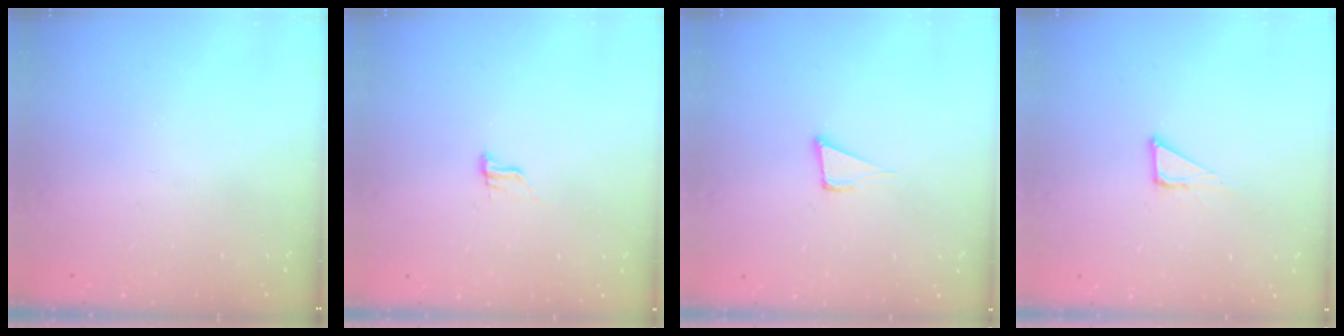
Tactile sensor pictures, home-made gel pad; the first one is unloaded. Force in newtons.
{"total": 6.3, "press": 6.0, "slide": 1.8}
{"total": 4.8, "press": 3.8, "slide": 2.9}
{"total": 4.7, "press": 4.7, "slide": 0.2}